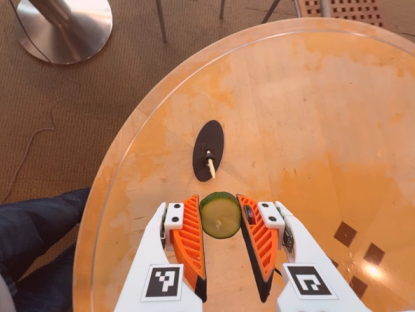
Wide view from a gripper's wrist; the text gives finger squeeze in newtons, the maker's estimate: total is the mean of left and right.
{"total": 8.2, "left": 7.9, "right": 8.5}